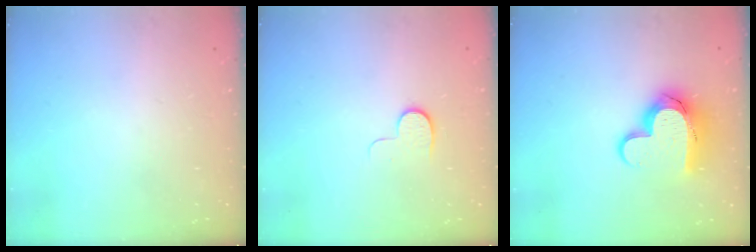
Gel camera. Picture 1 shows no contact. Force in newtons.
{"total": 6.0, "press": 6.0, "slide": 0.6}
{"total": 14.9, "press": 14.9, "slide": 1.3}